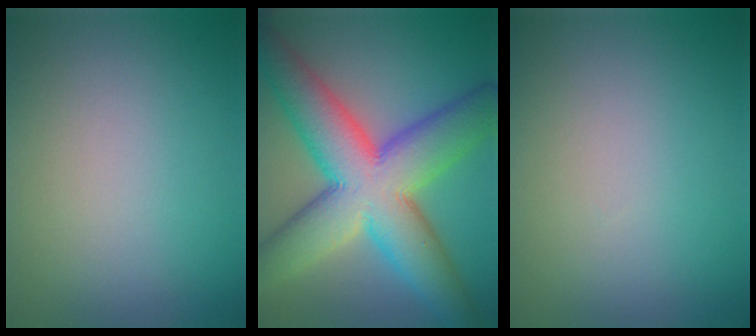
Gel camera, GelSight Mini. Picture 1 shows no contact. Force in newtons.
{"total": 13.4, "press": 13.4, "slide": 0.4}
{"total": 0.0}